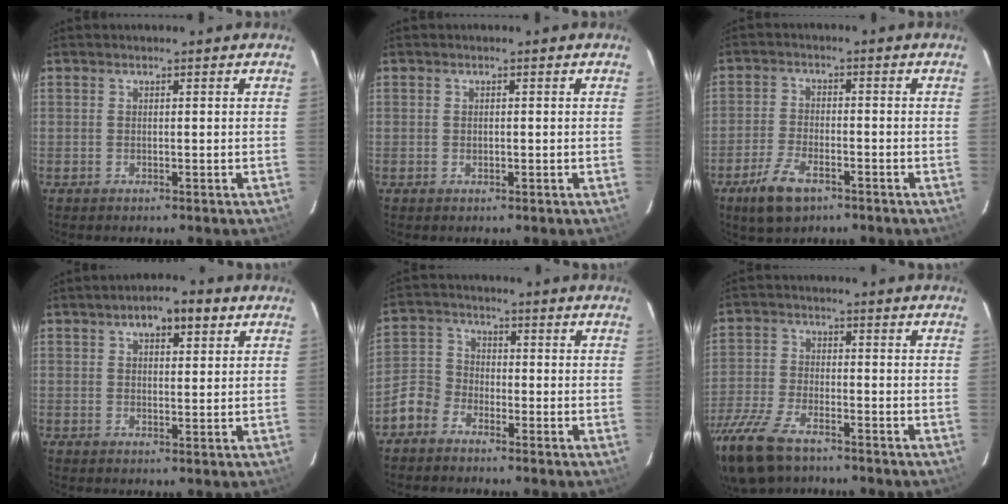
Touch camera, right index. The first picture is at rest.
{"total": 0.7, "force": [-0.1, 0.6, 0.4], "torque": [-0.007, 0.003, -0.001]}
{"total": 7.8, "force": [-4.9, 3.6, 5.0], "torque": [-0.125, -0.009, -0.091]}
{"total": 6.2, "force": [3.1, 2.7, 4.6], "torque": [-0.072, 0.022, 0.047]}
{"total": 5.7, "force": [-3.8, 3.9, 1.5], "torque": [-0.033, 0.019, -0.085]}
{"total": 15.5, "force": [-11.2, 6.5, 8.5], "torque": [-0.213, -0.033, -0.221]}